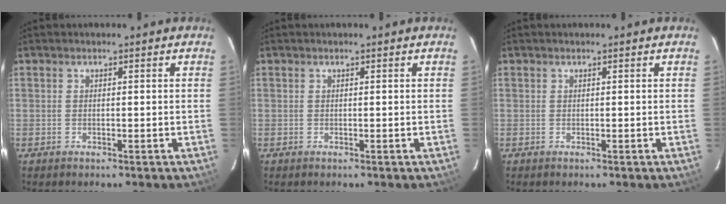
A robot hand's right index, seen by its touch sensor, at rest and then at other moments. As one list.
[{"total": 0.0}, {"total": 0.0}]